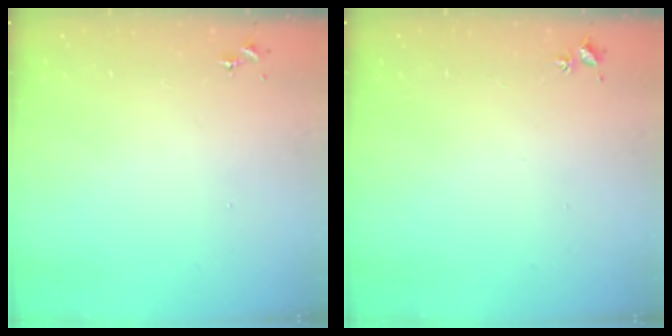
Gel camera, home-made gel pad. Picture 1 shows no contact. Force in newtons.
{"total": 2.0, "press": 2.0, "slide": 0.3}